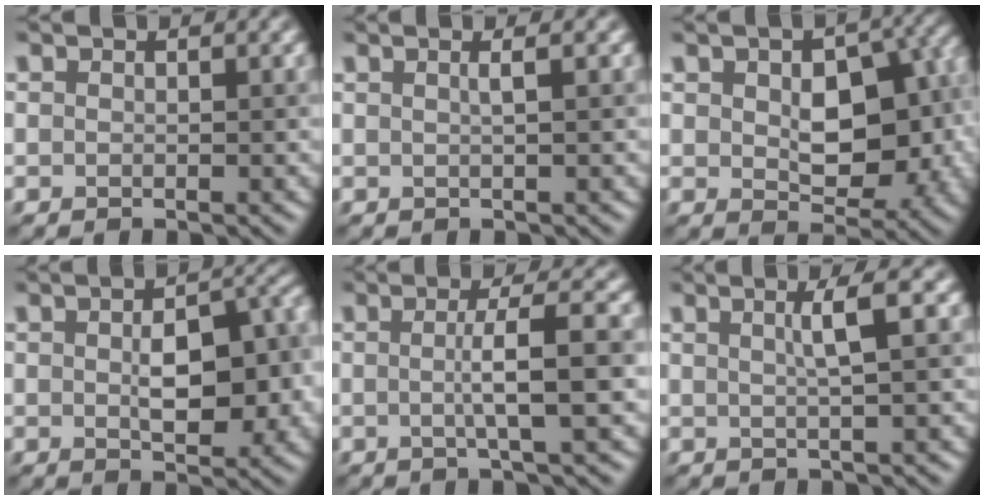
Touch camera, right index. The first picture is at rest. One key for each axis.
{"total": 2.2, "fx": 0.6, "fy": 0.9, "fz": 1.9, "tx": -0.012, "ty": 0.005, "tz": -0.012}
{"total": 9.9, "fx": 0.4, "fy": 6.0, "fz": 7.8, "tx": -0.104, "ty": -0.006, "tz": 0.019}
{"total": 7.6, "fx": -0.3, "fy": 3.8, "fz": 6.6, "tx": -0.090, "ty": 0.004, "tz": 0.000}
{"total": 4.6, "fx": -0.2, "fy": 0.7, "fz": 4.6, "tx": -0.067, "ty": 0.005, "tz": -0.007}
{"total": 3.1, "fx": 0.6, "fy": 0.4, "fz": 3.0, "tx": -0.043, "ty": 0.012, "tz": 0.009}